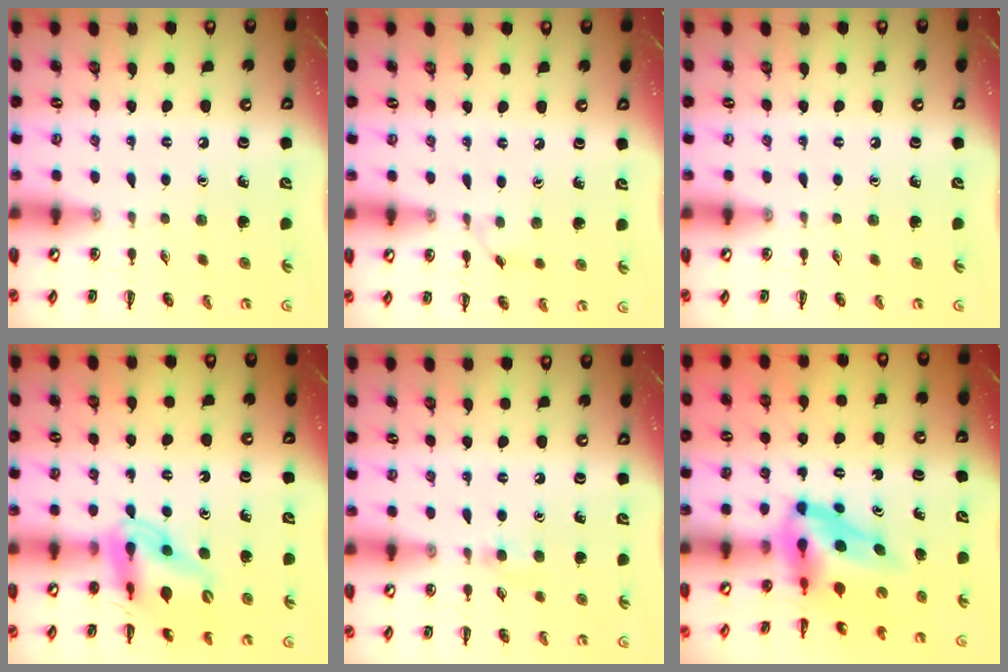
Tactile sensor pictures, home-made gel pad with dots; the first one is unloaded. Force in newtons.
{"total": 4.0, "press": 3.7, "slide": 1.5}
{"total": 0.0}
{"total": 12.1, "press": 11.6, "slide": 3.5}
{"total": 3.6, "press": 3.3, "slide": 1.5}
{"total": 7.0, "press": 6.8, "slide": 1.8}